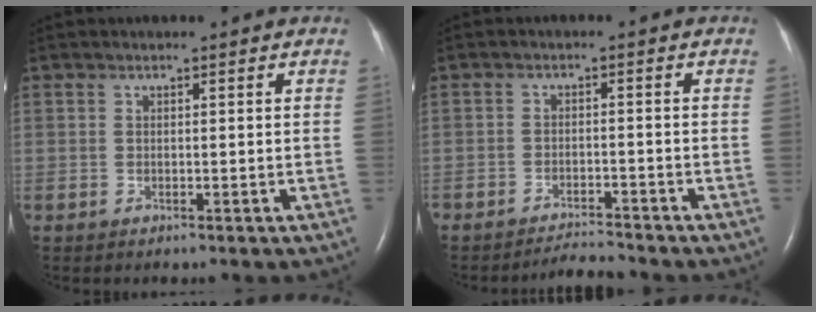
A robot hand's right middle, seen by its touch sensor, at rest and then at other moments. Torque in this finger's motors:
{"motor_torque": [-0.06, 0.09, -0.05, -0.01]}